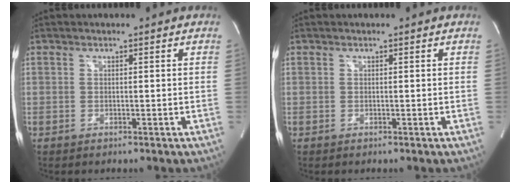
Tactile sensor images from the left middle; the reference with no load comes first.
{"total": 0.0}